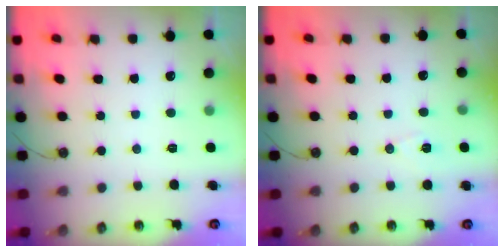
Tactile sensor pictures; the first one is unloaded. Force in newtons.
{"total": 6.7, "press": 6.1, "slide": 2.9}